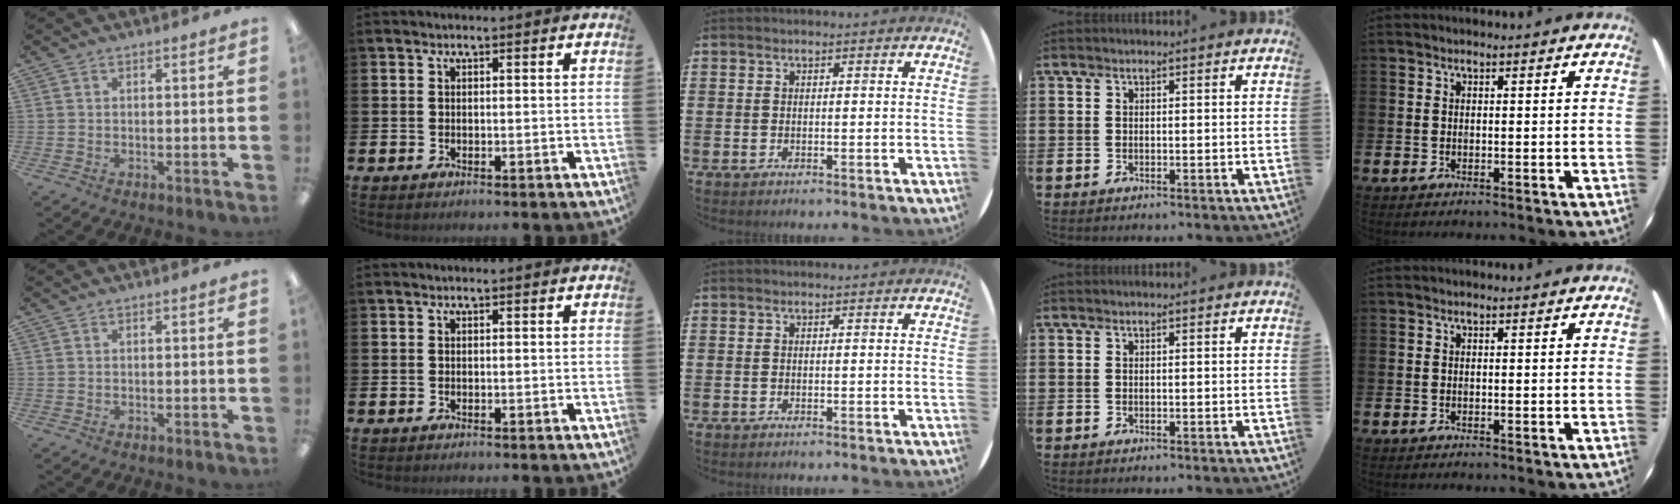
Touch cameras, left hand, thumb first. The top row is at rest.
{}